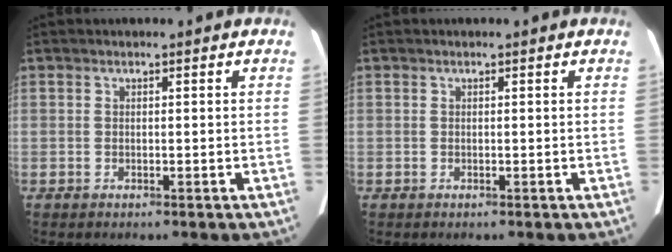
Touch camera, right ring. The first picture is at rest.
{"total": 0.0}